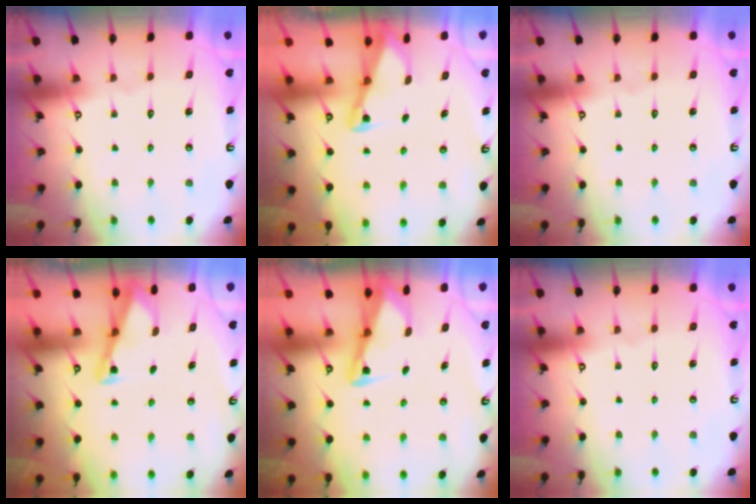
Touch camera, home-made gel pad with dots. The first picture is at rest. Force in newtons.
{"total": 2.2, "press": 2.1, "slide": 0.4}
{"total": 0.0}
{"total": 2.9, "press": 2.9, "slide": 0.3}
{"total": 2.9, "press": 2.8, "slide": 0.4}
{"total": 0.0}